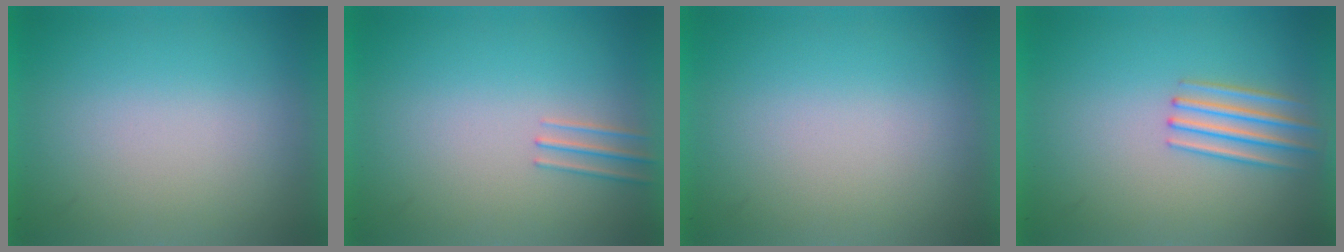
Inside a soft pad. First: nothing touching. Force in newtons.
{"total": 1.0}
{"total": 0.0}
{"total": 2.1}